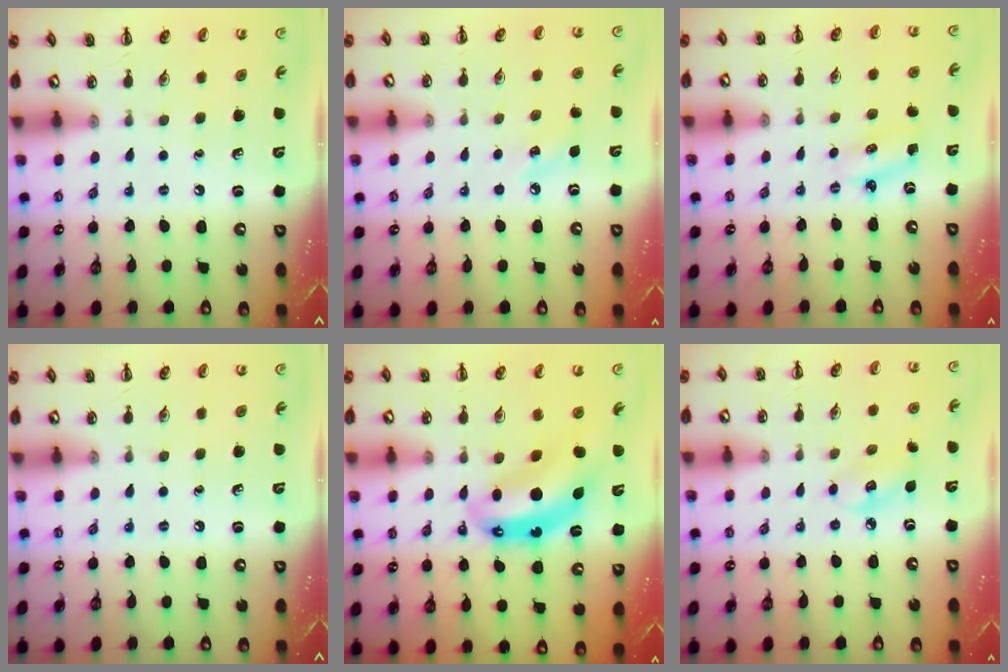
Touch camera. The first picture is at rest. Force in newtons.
{"total": 4.6, "press": 4.4, "slide": 1.3}
{"total": 2.6, "press": 2.6, "slide": 0.5}
{"total": 0.0}
{"total": 9.1, "press": 8.8, "slide": 2.2}
{"total": 5.3, "press": 5.2, "slide": 0.9}